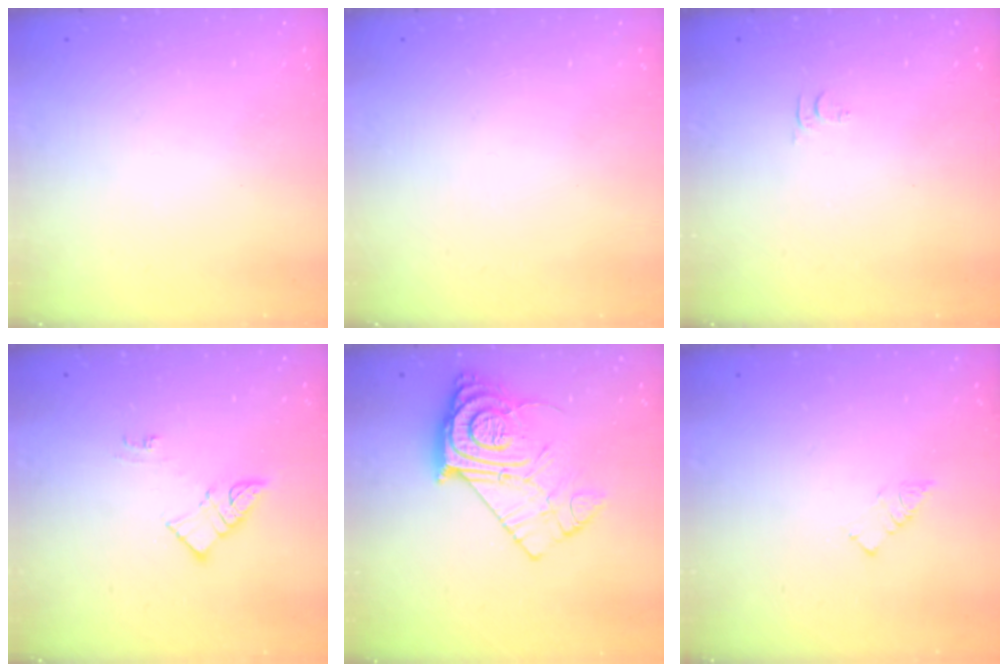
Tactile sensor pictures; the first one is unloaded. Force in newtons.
{"total": 1.8, "press": 1.7, "slide": 0.1}
{"total": 4.6, "press": 4.6, "slide": 0.6}
{"total": 6.4, "press": 6.4, "slide": 0.6}
{"total": 14.6, "press": 14.5, "slide": 1.4}
{"total": 3.7, "press": 3.7, "slide": 0.2}